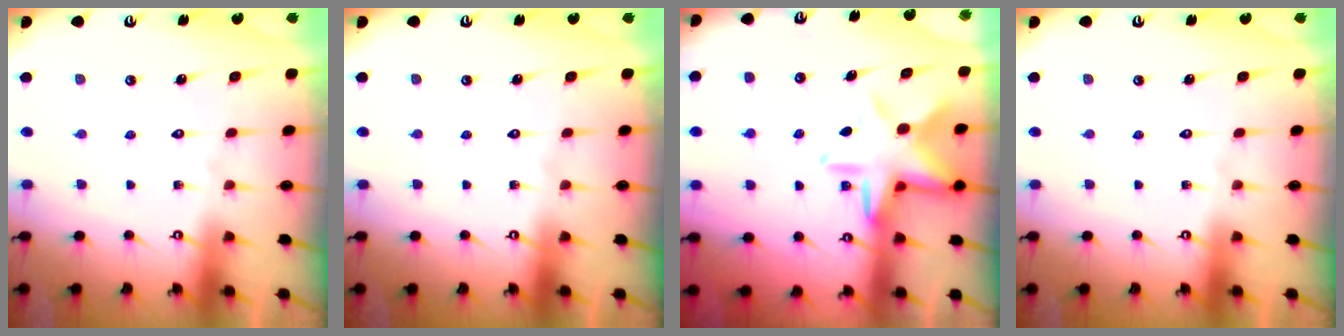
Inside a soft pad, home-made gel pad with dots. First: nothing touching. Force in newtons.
{"total": 0.0}
{"total": 11.9, "press": 11.7, "slide": 2.2}
{"total": 0.0}